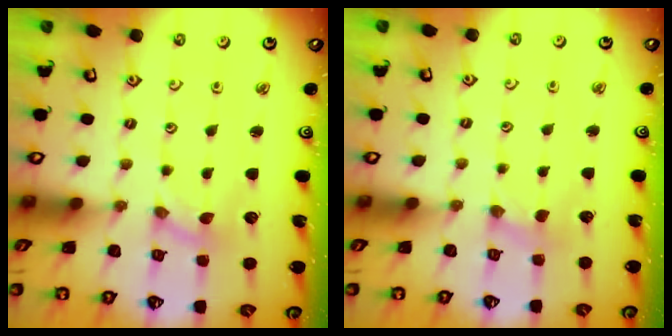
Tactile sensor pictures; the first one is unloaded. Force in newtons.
{"total": 1.5, "press": 1.5, "slide": 0.3}